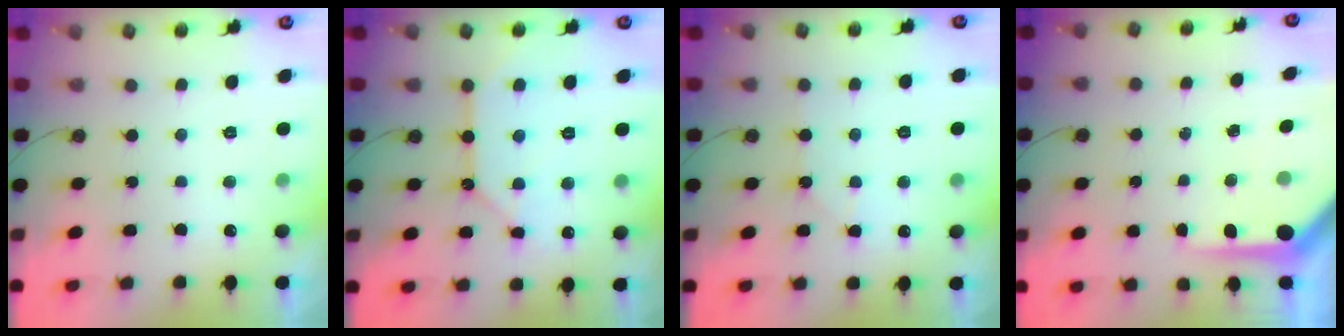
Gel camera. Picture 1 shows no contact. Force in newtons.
{"total": 10.9, "press": 10.8, "slide": 1.2}
{"total": 4.9, "press": 4.8, "slide": 0.8}
{"total": 7.4, "press": 7.4, "slide": 0.7}